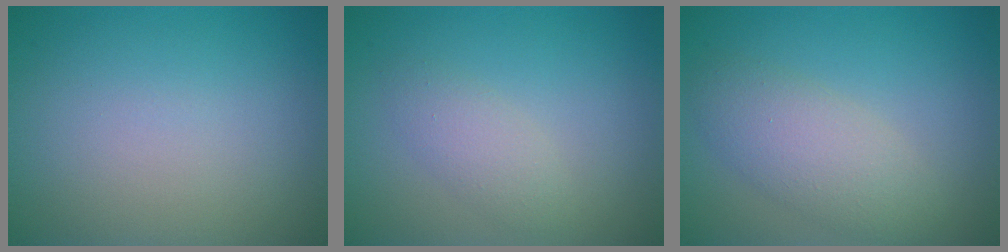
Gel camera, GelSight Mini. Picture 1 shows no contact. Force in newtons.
{"total": 2.0, "press": 2.0, "slide": 0.2}
{"total": 3.9, "press": 3.9, "slide": 0.0}